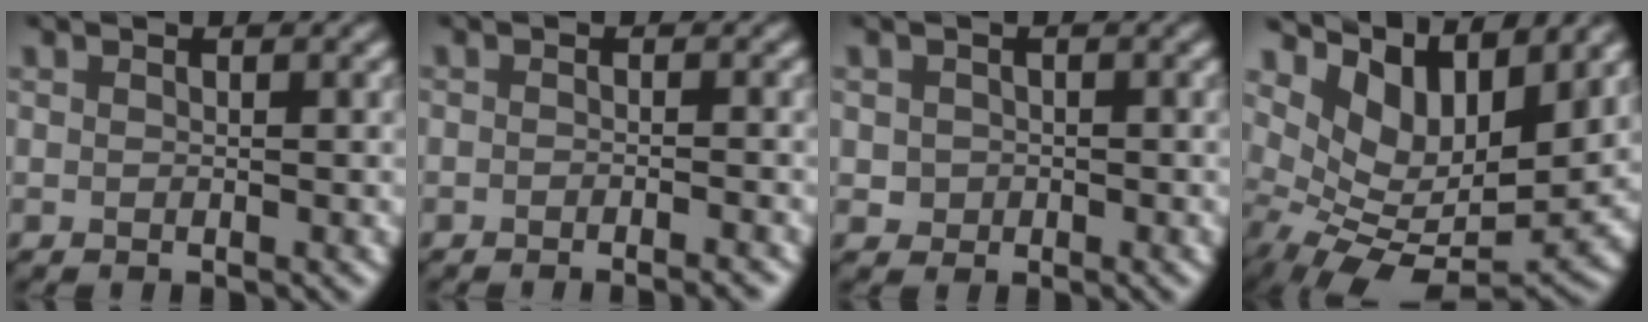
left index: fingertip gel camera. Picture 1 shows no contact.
{"total": 1.7, "force": [-1.3, 0.2, 1.1], "torque": [-0.005, -0.006, -0.026]}
{"total": 1.2, "force": [-0.3, 1.2, 0.3], "torque": [-0.008, -0.004, -0.004]}
{"total": 9.5, "force": [2.8, 4.7, 7.7], "torque": [-0.140, -0.011, 0.056]}